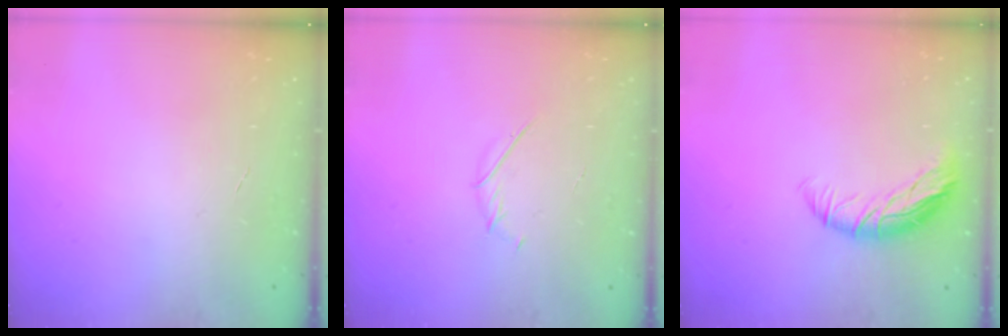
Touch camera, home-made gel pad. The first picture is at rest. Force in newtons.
{"total": 2.0, "press": 2.0, "slide": 0.6}
{"total": 9.5, "press": 9.2, "slide": 2.2}